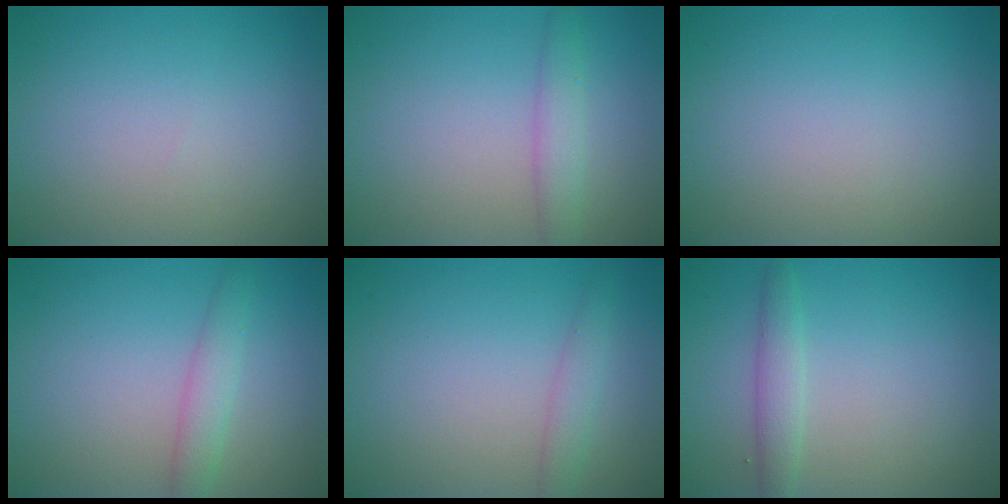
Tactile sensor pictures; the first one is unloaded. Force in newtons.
{"total": 2.2, "press": 2.2, "slide": 0.1}
{"total": 0.0}
{"total": 2.2, "press": 2.2, "slide": 0.1}
{"total": 1.7, "press": 1.7, "slide": 0.0}
{"total": 2.0, "press": 2.0, "slide": 0.2}